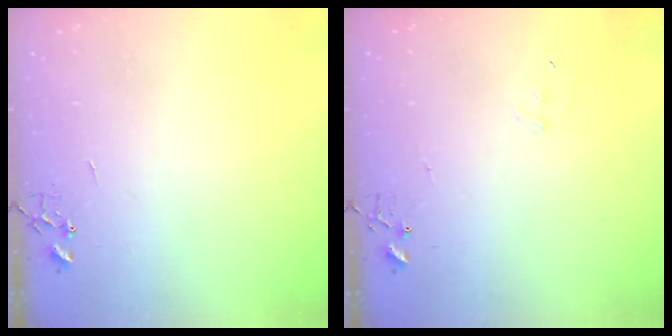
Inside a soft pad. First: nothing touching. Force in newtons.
{"total": 6.8, "press": 6.8, "slide": 0.5}